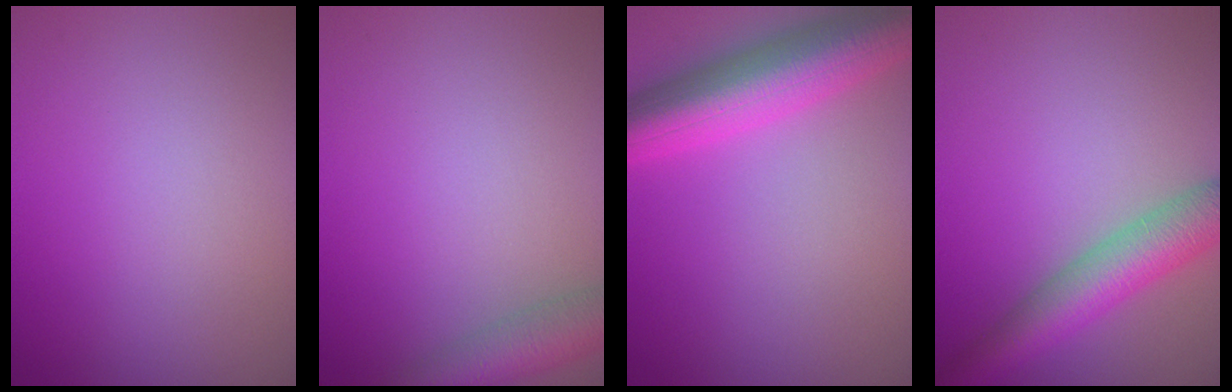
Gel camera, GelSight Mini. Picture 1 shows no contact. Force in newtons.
{"total": 4.0, "press": 4.0, "slide": 0.3}
{"total": 8.5, "press": 8.5, "slide": 0.5}
{"total": 5.7, "press": 5.7, "slide": 0.2}